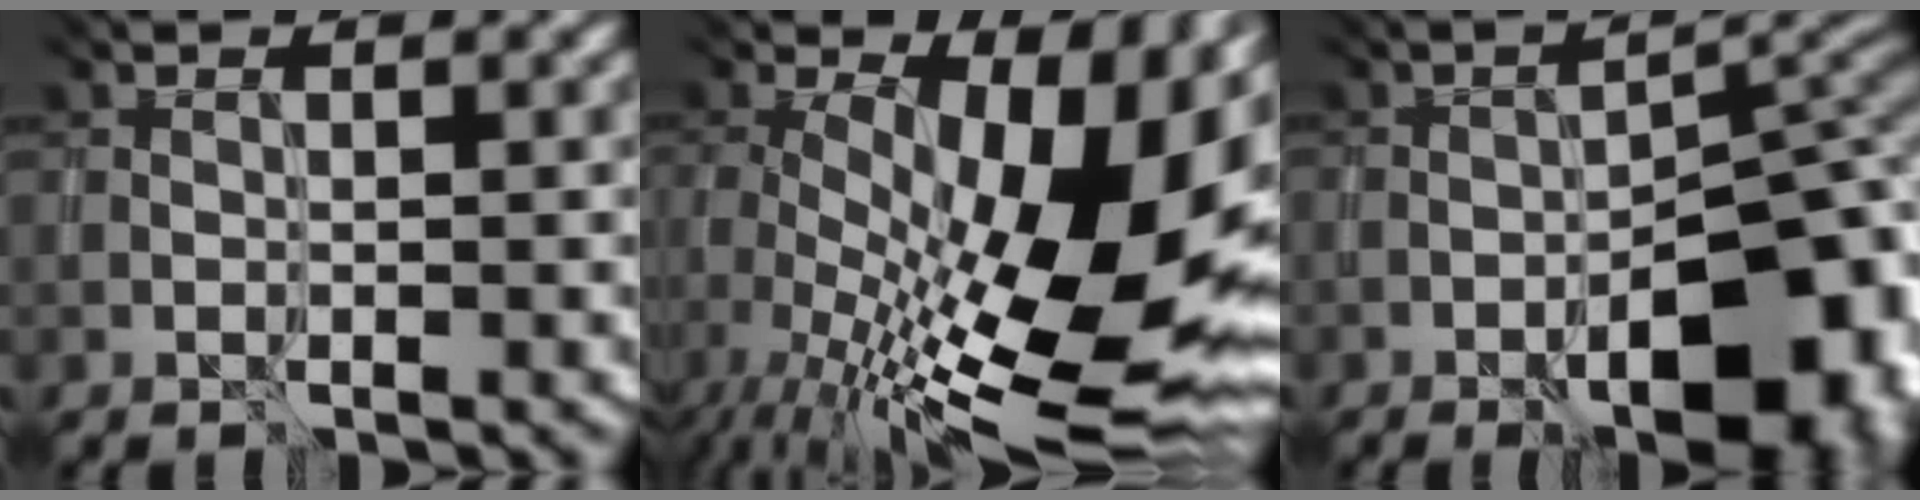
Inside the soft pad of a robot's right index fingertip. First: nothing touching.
{"total": 15.0, "force": [-1.1, 7.4, 13.0], "torque": [-0.199, -0.019, 0.024]}
{"total": 10.1, "force": [-6.4, 3.2, 7.1], "torque": [-0.094, 0.000, -0.071]}